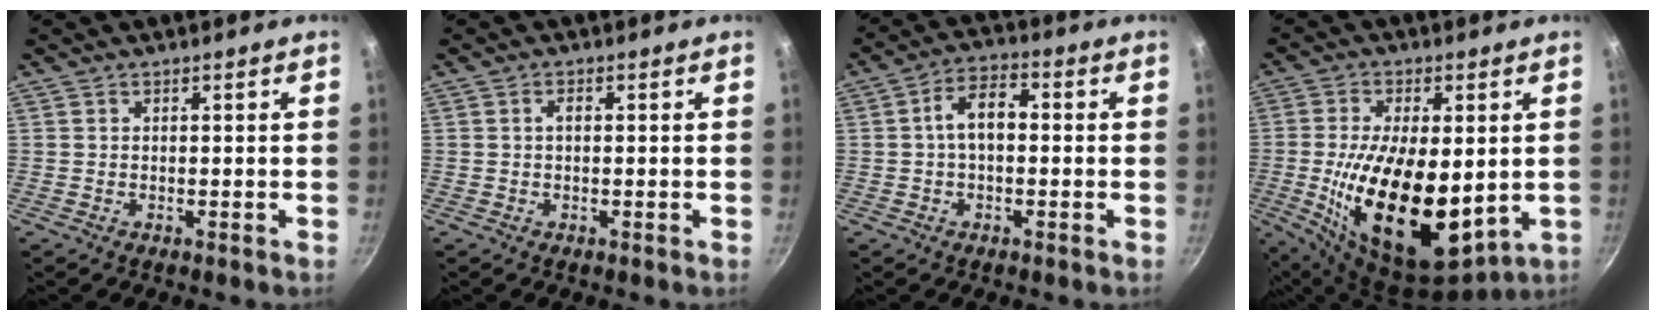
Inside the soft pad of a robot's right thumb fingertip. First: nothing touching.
{"total": 1.2, "force": [0.0, 0.7, 1.0], "torque": [-0.020, 0.006, -0.002]}
{"total": 6.9, "force": [0.1, 4.1, 5.6], "torque": [-0.084, 0.025, -0.008]}
{"total": 22.0, "force": [-1.2, 11.1, 18.9], "torque": [-0.333, -0.020, -0.007]}